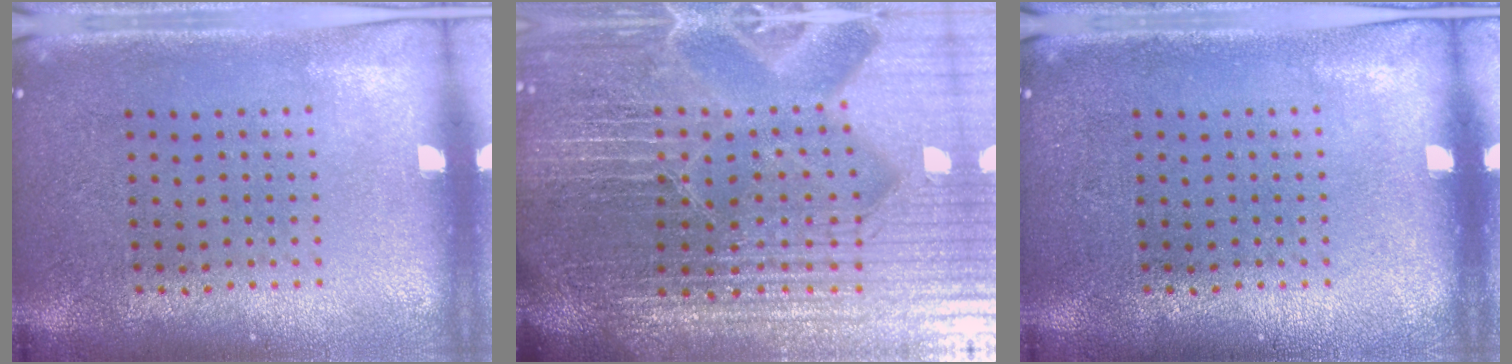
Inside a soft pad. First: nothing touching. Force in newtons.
{"total": 6.7, "press": 6.0, "slide": 3.1}
{"total": 0.0}